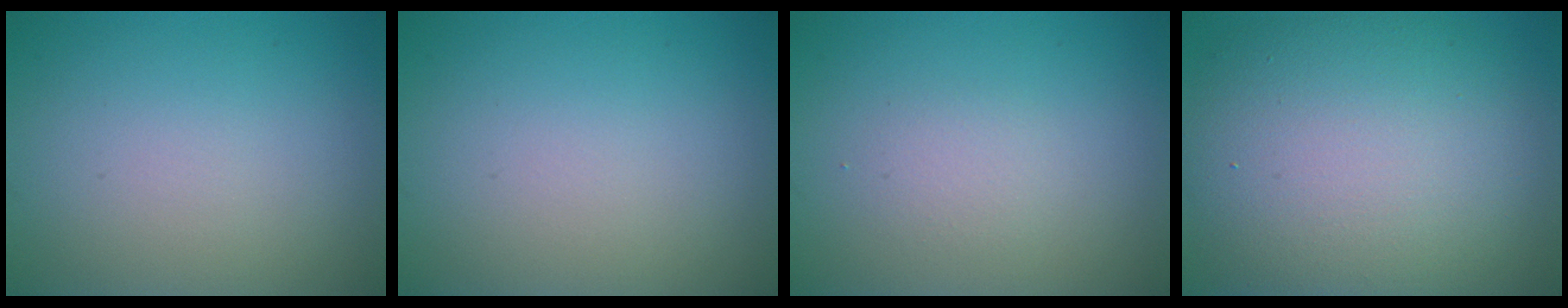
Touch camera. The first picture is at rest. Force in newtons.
{"total": 0.0}
{"total": 1.3, "press": 1.3, "slide": 0.1}
{"total": 12.6, "press": 12.5, "slide": 0.5}